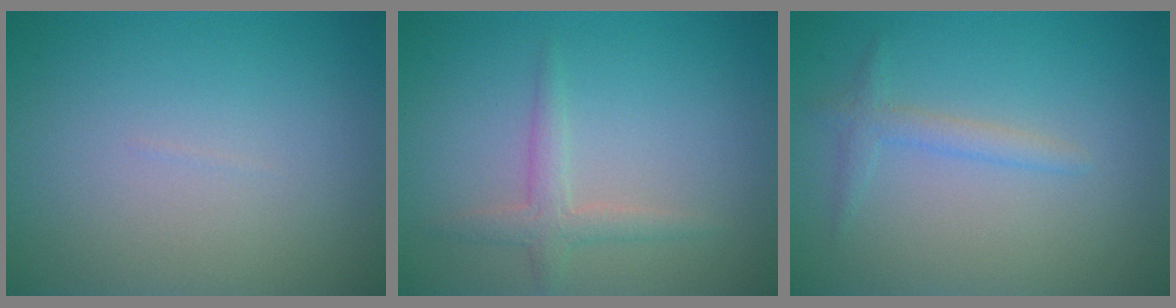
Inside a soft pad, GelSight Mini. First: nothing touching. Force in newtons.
{"total": 1.9, "press": 1.9, "slide": 0.1}
{"total": 1.6, "press": 1.6, "slide": 0.1}